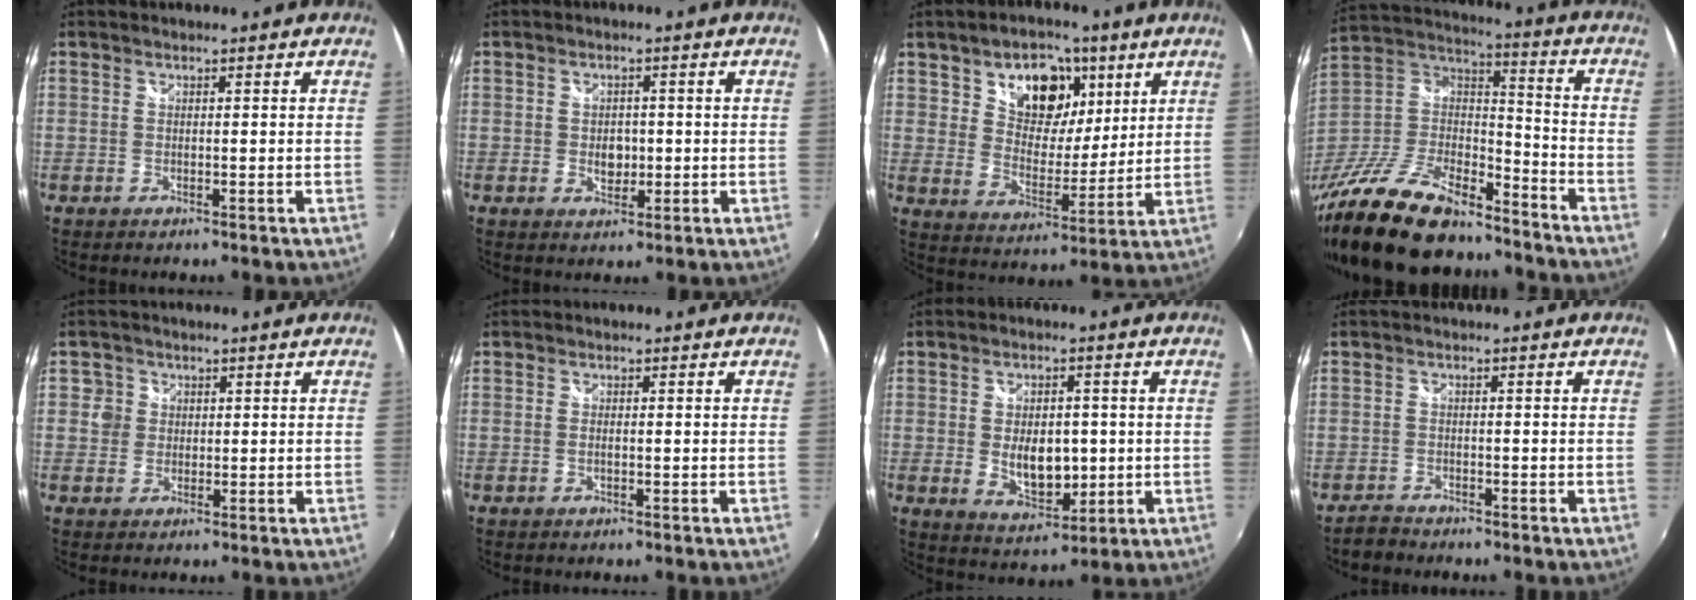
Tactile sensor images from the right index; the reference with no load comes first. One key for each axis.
{"total": 2.9, "fx": -0.8, "fy": 2.2, "fz": 1.7, "tx": -0.027, "ty": 0.006, "tz": -0.010}
{"total": 13.8, "fx": 6.6, "fy": 9.2, "fz": 7.9, "tx": -0.135, "ty": 0.011, "tz": 0.112}
{"total": 25.1, "fx": -18.6, "fy": 9.9, "fz": 13.7, "tx": -0.289, "ty": -0.003, "tz": -0.312}
{"total": 2.7, "fx": 0.1, "fy": 2.7, "fz": 0.2, "tx": 0.006, "ty": 0.012, "tz": -0.001}
{"total": 0.6, "fx": 0.0, "fy": 0.1, "fz": 0.6, "tx": -0.012, "ty": 0.002, "tz": 0.000}
{"total": 8.4, "fx": -0.5, "fy": 5.1, "fz": 6.7, "tx": -0.119, "ty": -0.004, "tz": 0.006}
{"total": 2.5, "fx": -2.2, "fy": 1.1, "fz": 0.1, "tx": -0.011, "ty": 0.002, "tz": -0.043}